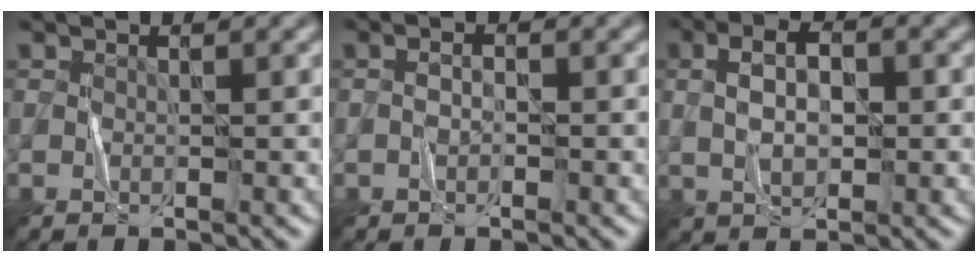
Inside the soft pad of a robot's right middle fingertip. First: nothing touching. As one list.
[{"total": 1.1, "force": [-0.5, 0.6, 0.8], "torque": [-0.017, 0.004, -0.013]}, {"total": 4.0, "force": [0.4, 2.1, 3.4], "torque": [-0.068, 0.006, 0.004]}]